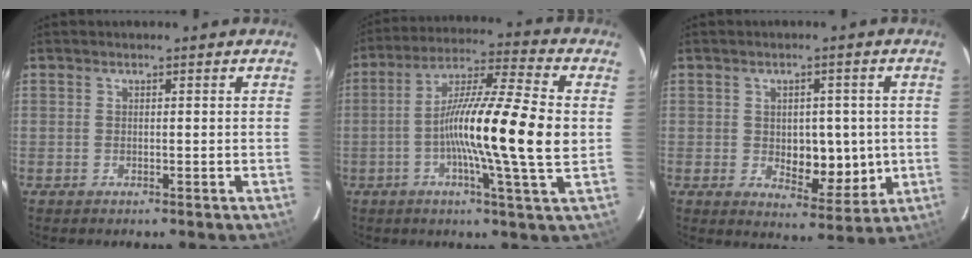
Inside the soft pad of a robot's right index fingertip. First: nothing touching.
{"total": 17.6, "force": [-1.4, -0.1, 17.5], "torque": [-0.297, 0.000, -0.038]}
{"total": 8.5, "force": [-0.5, 4.6, 7.2], "torque": [-0.090, 0.000, 0.006]}